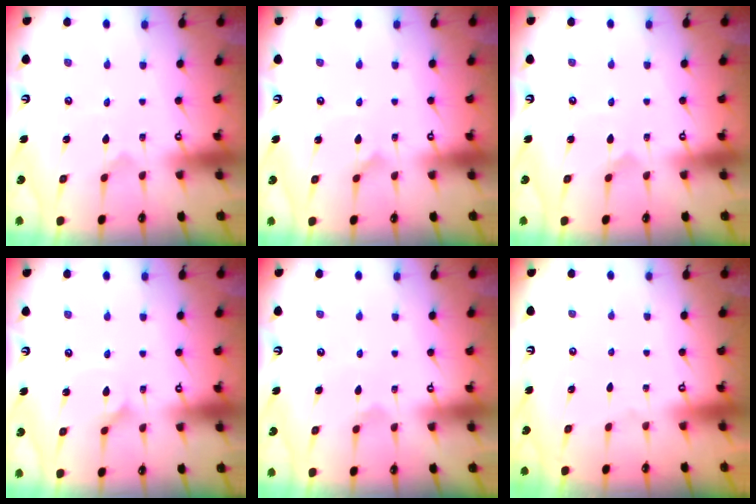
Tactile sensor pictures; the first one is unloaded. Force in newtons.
{"total": 1.4, "press": 1.4, "slide": 0.1}
{"total": 1.8, "press": 1.8, "slide": 0.2}
{"total": 2.2, "press": 2.2, "slide": 0.1}
{"total": 2.8, "press": 2.8, "slide": 0.6}
{"total": 0.0}